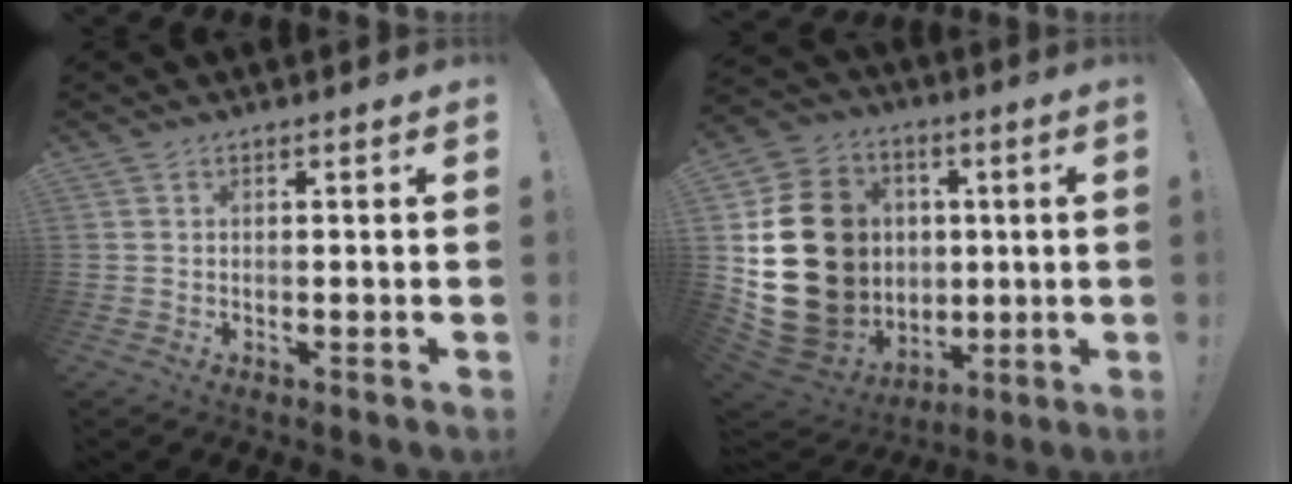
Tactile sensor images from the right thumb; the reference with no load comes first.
{"total": 24.9, "force": [1.8, 21.3, 12.8], "torque": [-0.230, 0.001, 0.094]}